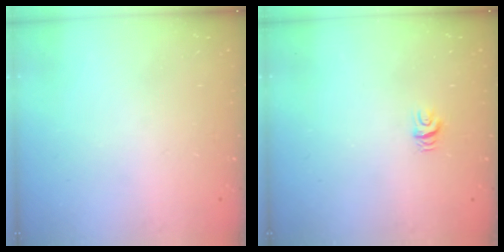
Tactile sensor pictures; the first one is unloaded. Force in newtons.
{"total": 5.0, "press": 5.0, "slide": 0.5}